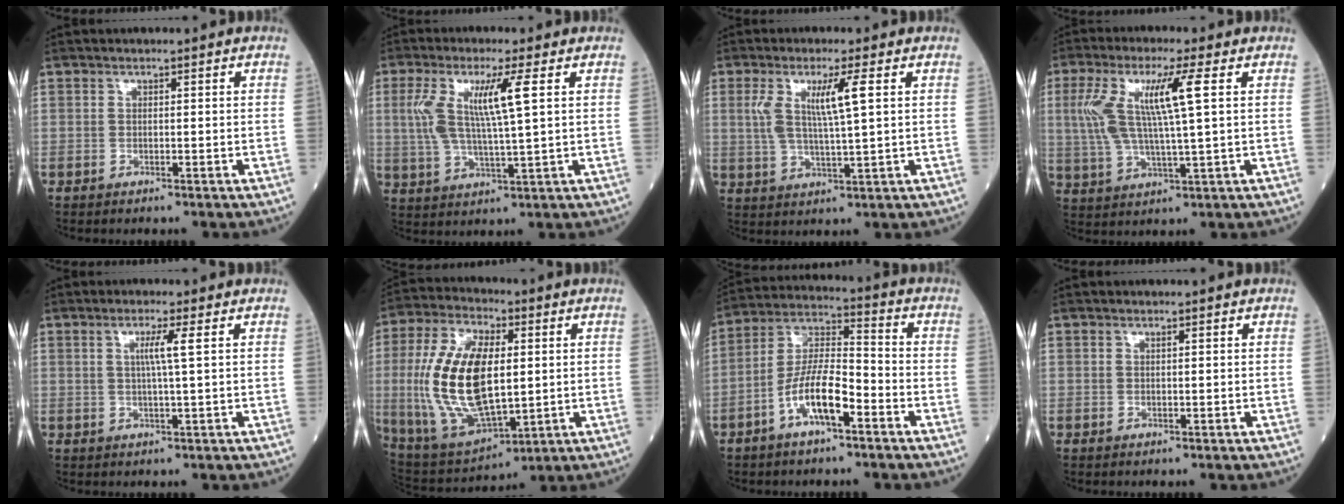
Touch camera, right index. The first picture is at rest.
{"total": 9.3, "force": [2.4, 0.6, 8.9], "torque": [-0.195, 0.006, 0.048]}
{"total": 7.1, "force": [2.1, 0.2, 6.8], "torque": [-0.139, 0.003, 0.043]}
{"total": 10.6, "force": [2.5, 0.7, 10.3], "torque": [-0.227, 0.011, 0.049]}
{"total": 3.4, "force": [1.0, -0.7, 3.2], "torque": [-0.058, -0.001, 0.016]}
{"total": 19.0, "force": [0.7, 8.0, 17.2], "torque": [-0.356, 0.001, 0.026]}
{"total": 10.1, "force": [-4.6, 2.7, 8.5], "torque": [-0.170, 0.012, -0.087]}
{"total": 0.0}